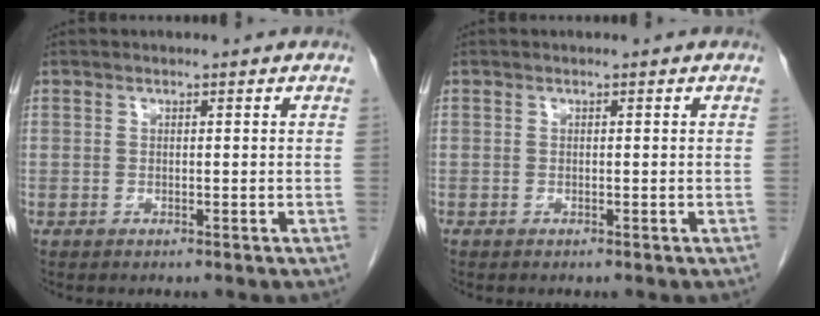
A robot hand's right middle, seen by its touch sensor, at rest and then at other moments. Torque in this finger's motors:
{"motor_torque": [0.03, -0.40, 0.03, 0.05]}